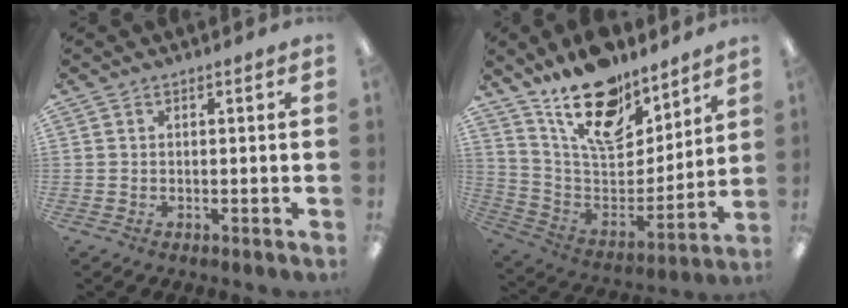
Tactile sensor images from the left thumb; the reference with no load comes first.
{"total": 15.8, "force": [11.2, 8.4, 7.3], "torque": [-0.109, -0.063, 0.200]}